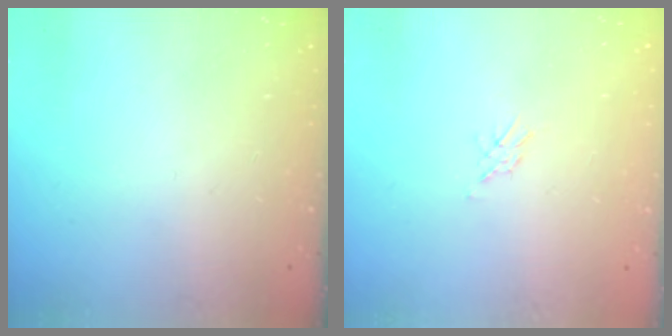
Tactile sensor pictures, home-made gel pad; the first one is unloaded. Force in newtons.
{"total": 1.4, "press": 1.4, "slide": 0.2}